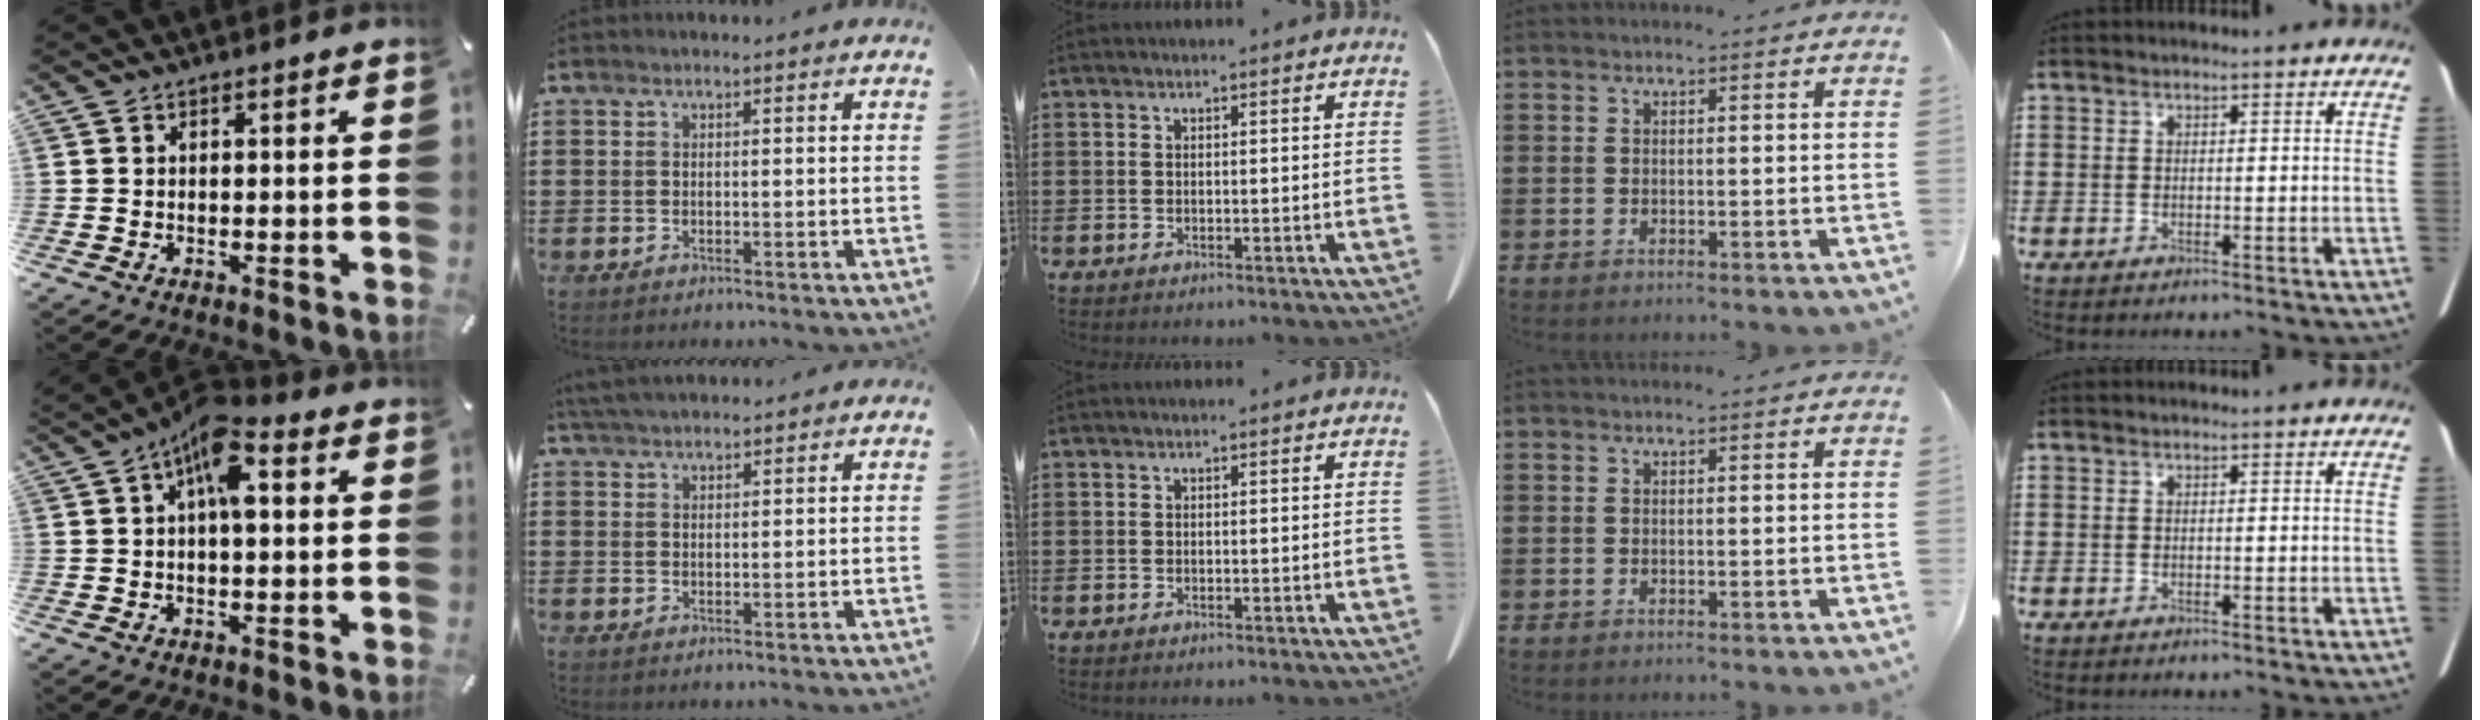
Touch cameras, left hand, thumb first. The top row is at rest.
{"thumb": {"total": 9.4, "force": [3.1, 4.2, 7.8], "torque": [-0.120, -0.008, 0.049]}, "index": {"total": 3.7, "force": [3.4, 0.6, 1.3], "torque": [-0.035, -0.001, 0.066]}}